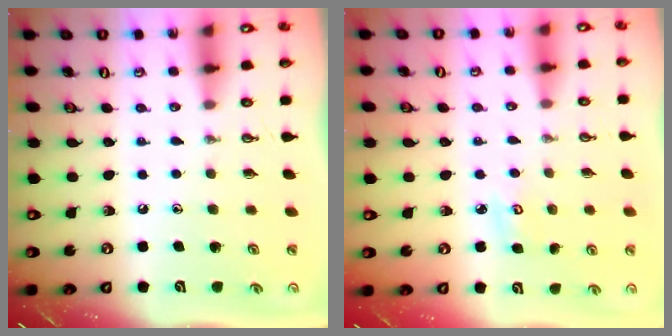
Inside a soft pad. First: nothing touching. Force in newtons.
{"total": 4.1, "press": 4.1, "slide": 0.3}